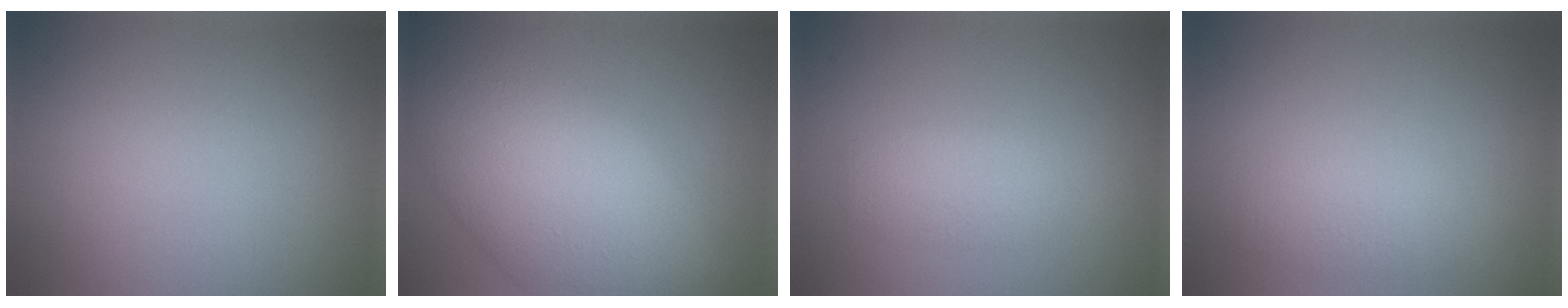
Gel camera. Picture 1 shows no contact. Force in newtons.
{"total": 12.9, "press": 12.9, "slide": 0.5}
{"total": 2.7, "press": 2.7, "slide": 0.1}
{"total": 2.3, "press": 2.3, "slide": 0.2}